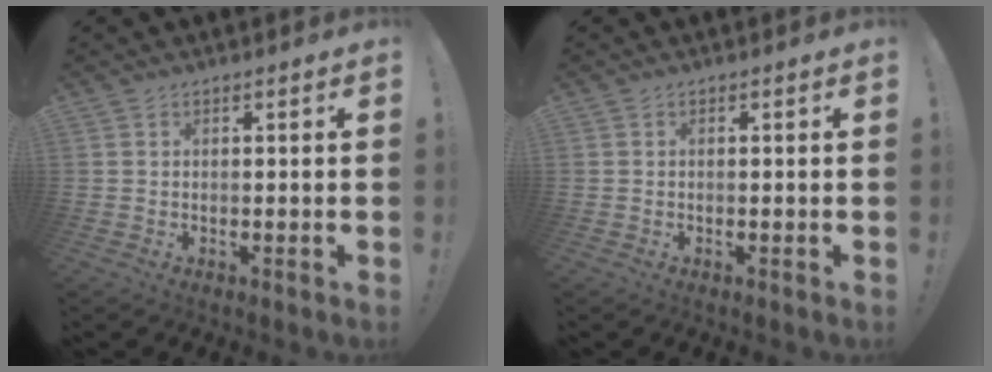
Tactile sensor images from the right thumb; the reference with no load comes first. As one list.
[{"total": 0.0}]